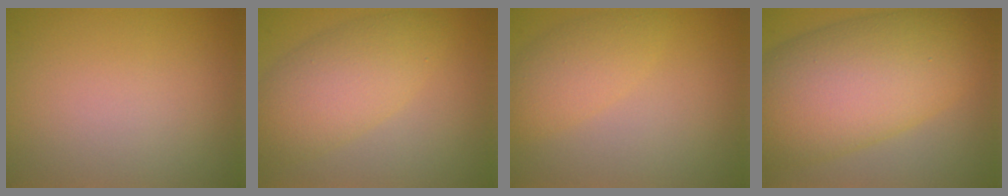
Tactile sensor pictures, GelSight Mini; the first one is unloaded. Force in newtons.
{"total": 5.5, "press": 5.5, "slide": 0.2}
{"total": 3.1, "press": 3.1, "slide": 0.2}
{"total": 12.1, "press": 12.1, "slide": 0.2}